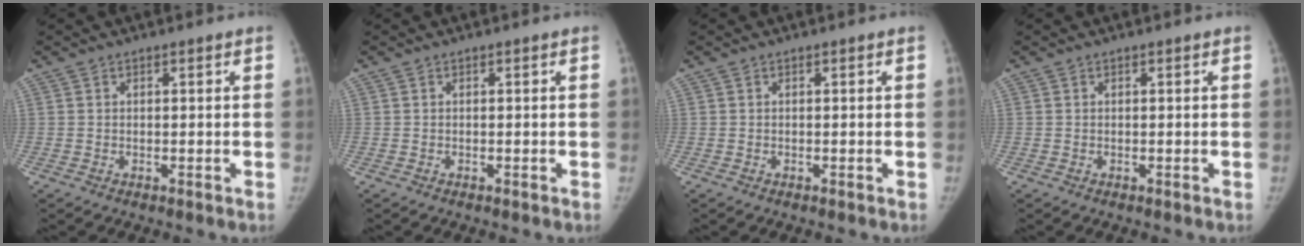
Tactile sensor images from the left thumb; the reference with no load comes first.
{"total": 0.0}
{"total": 0.0}
{"total": 0.0}